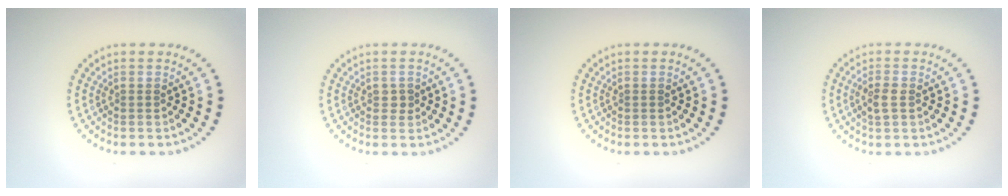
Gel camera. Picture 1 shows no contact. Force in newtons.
{"total": 1.0, "press": 1.0, "slide": 0.1}
{"total": 0.0}
{"total": 1.8, "press": 1.7, "slide": 0.6}